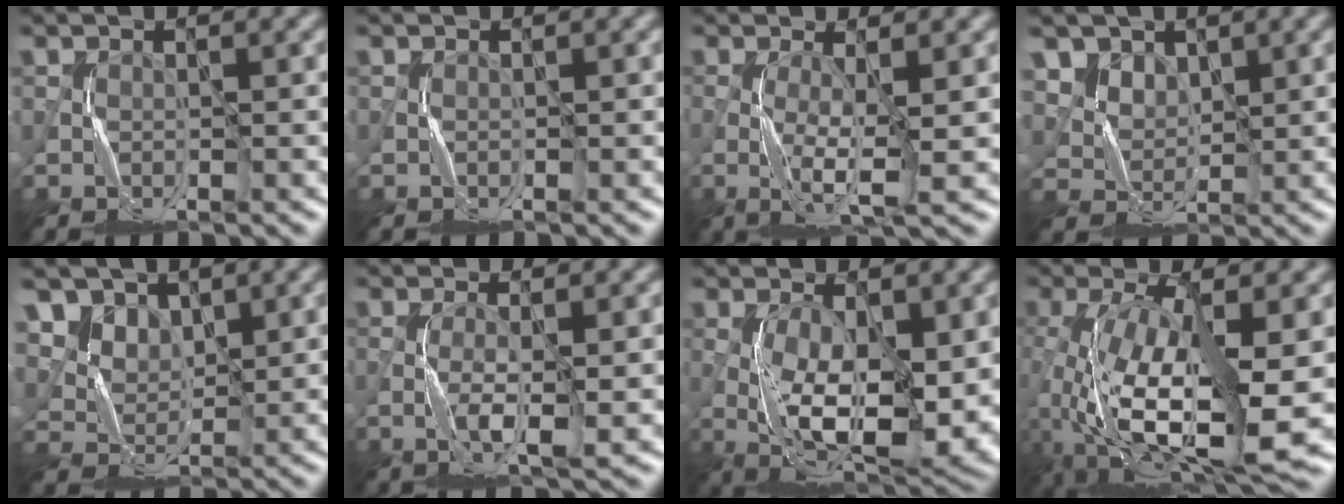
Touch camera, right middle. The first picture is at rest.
{"total": 0.0}
{"total": 4.1, "force": [-0.3, 0.7, 4.0], "torque": [-0.086, -0.005, -0.006]}
{"total": 4.6, "force": [3.3, 2.8, 1.6], "torque": [-0.056, -0.012, 0.087]}
{"total": 7.0, "force": [4.7, 4.5, 2.7], "torque": [-0.086, -0.015, 0.105]}
{"total": 3.1, "force": [-0.5, 0.6, 3.0], "torque": [-0.068, -0.003, -0.012]}
{"total": 10.3, "force": [-0.9, 4.0, 9.4], "torque": [-0.170, -0.012, -0.009]}
{"total": 13.2, "force": [-3.6, 4.4, 11.9], "torque": [-0.233, -0.019, -0.058]}